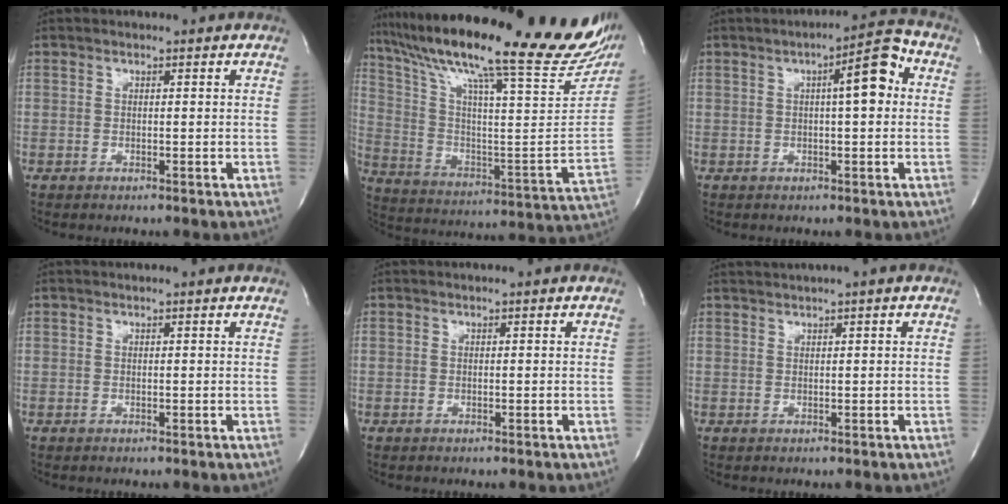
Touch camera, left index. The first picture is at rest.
{"total": 34.4, "force": [27.2, 2.6, 20.9], "torque": [-0.323, -0.066, 0.382]}
{"total": 6.9, "force": [1.2, 1.3, 6.7], "torque": [-0.094, 0.019, 0.009]}
{"total": 1.2, "force": [1.1, -0.2, 0.3], "torque": [-0.016, -0.002, 0.014]}
{"total": 0.7, "force": [0.7, 0.0, 0.2], "torque": [-0.006, 0.002, 0.007]}
{"total": 2.3, "force": [1.8, -0.9, 1.0], "torque": [-0.016, 0.009, 0.037]}